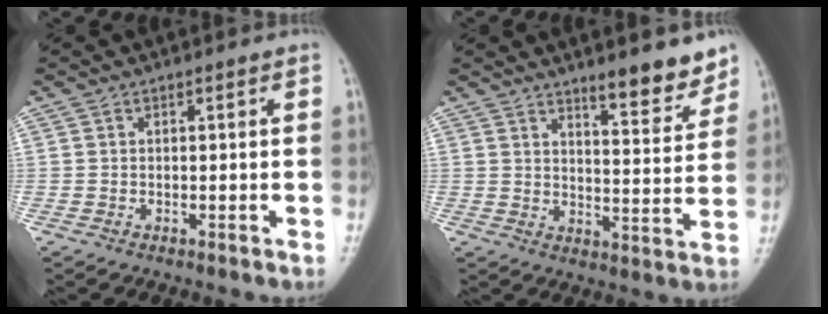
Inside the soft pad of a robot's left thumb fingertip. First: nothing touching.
{"total": 8.8, "force": [6.7, 2.1, 5.4], "torque": [-0.052, -0.051, 0.099]}